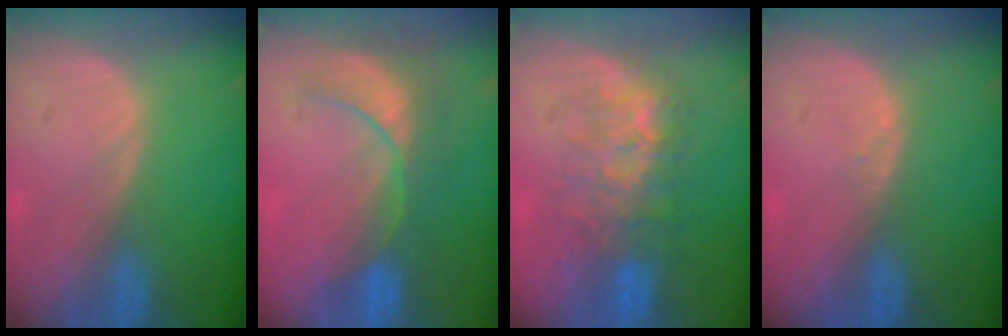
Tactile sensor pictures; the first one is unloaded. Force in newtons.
{"total": 8.7, "press": 7.7, "slide": 4.0}
{"total": 8.2, "press": 8.0, "slide": 1.8}
{"total": 0.7, "press": 0.5, "slide": 0.5}